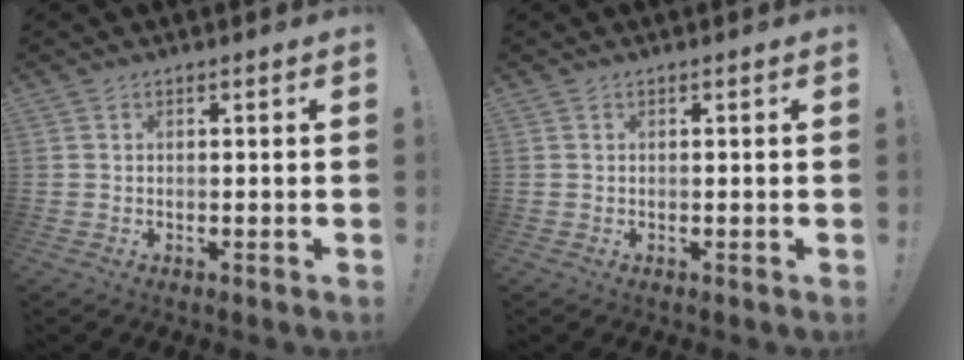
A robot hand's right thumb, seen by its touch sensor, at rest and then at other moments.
{"total": 0.0}